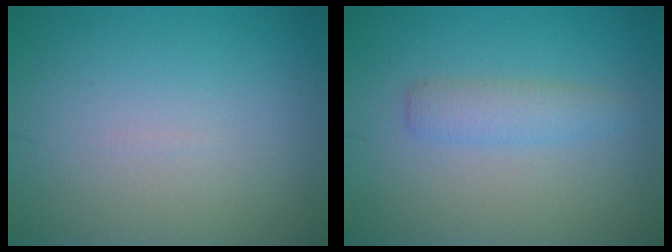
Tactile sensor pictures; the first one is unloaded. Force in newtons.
{"total": 2.1, "press": 2.1, "slide": 0.1}